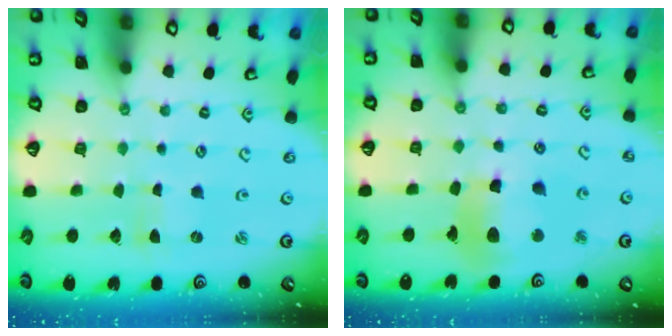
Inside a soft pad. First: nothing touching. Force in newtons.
{"total": 13.1, "press": 13.0, "slide": 1.6}